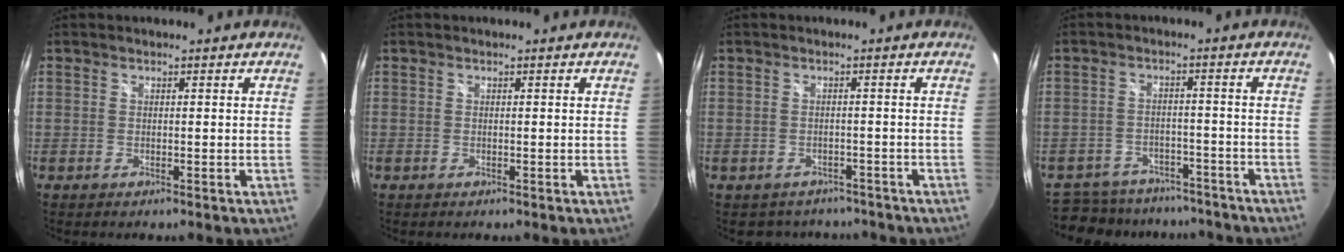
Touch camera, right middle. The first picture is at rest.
{"total": 0.0}
{"total": 5.9, "force": [-4.7, 3.4, 1.1], "torque": [-0.023, -0.001, -0.056]}
{"total": 15.3, "force": [-13.1, 6.7, 4.5], "torque": [-0.112, 0.010, -0.178]}